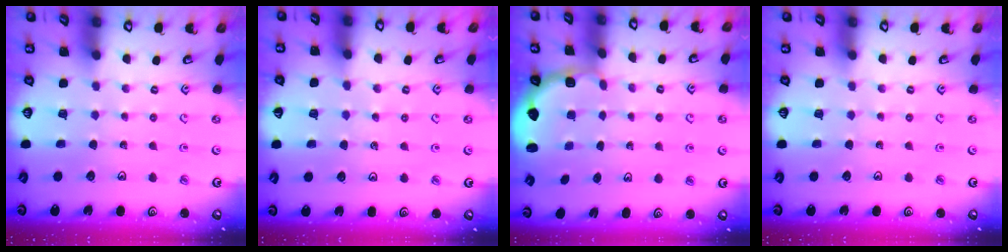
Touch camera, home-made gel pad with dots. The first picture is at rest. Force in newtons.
{"total": 3.5, "press": 3.5, "slide": 0.6}
{"total": 2.8, "press": 2.2, "slide": 1.8}
{"total": 0.0}